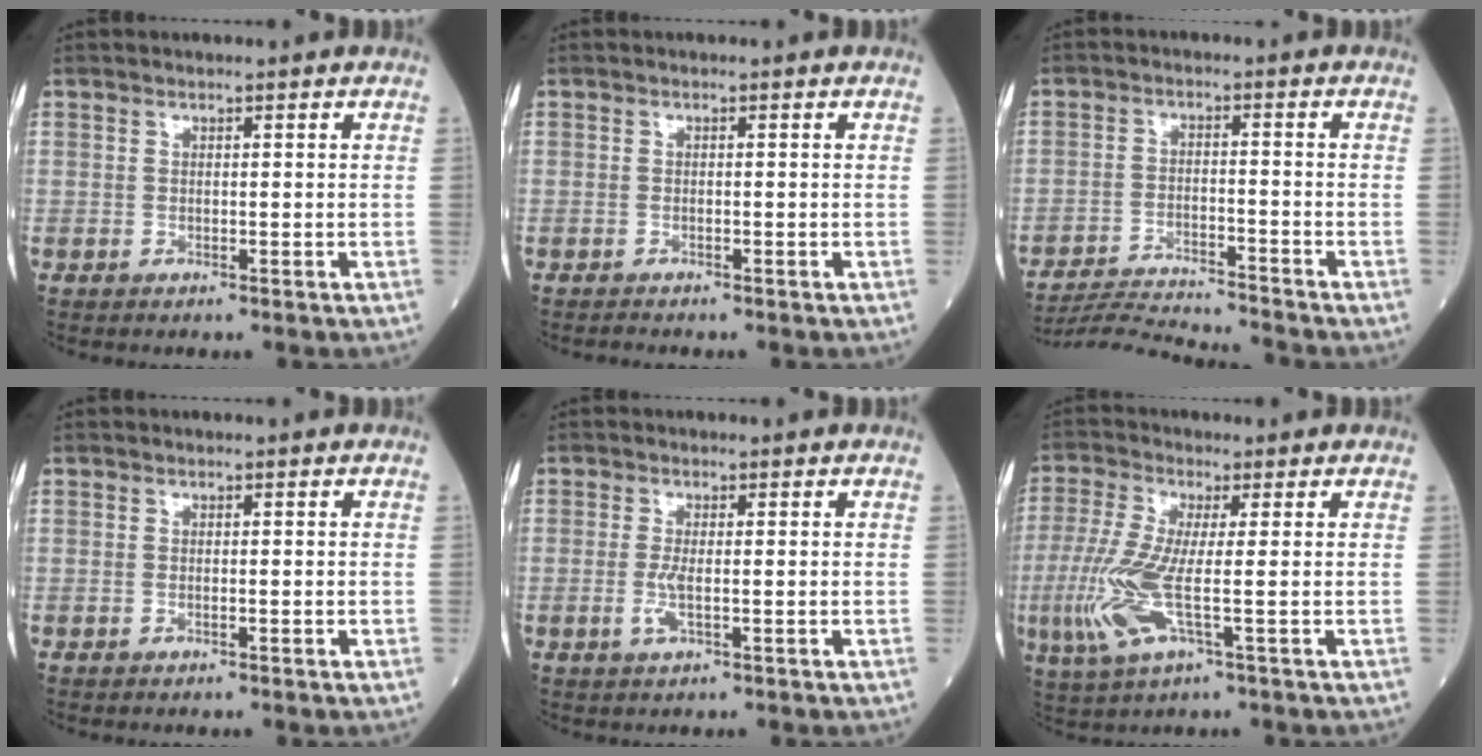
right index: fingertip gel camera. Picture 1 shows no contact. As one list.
[{"total": 0.6, "force": [-0.6, -0.1, -0.1], "torque": [-0.005, -0.004, -0.009]}, {"total": 10.5, "force": [-10.2, -1.5, 2.0], "torque": [-0.030, -0.008, -0.175]}, {"total": 0.0}, {"total": 2.4, "force": [-0.5, 0.4, 2.3], "torque": [-0.056, -0.004, -0.010]}, {"total": 9.0, "force": [-1.8, 1.2, 8.7], "torque": [-0.215, -0.017, -0.040]}]